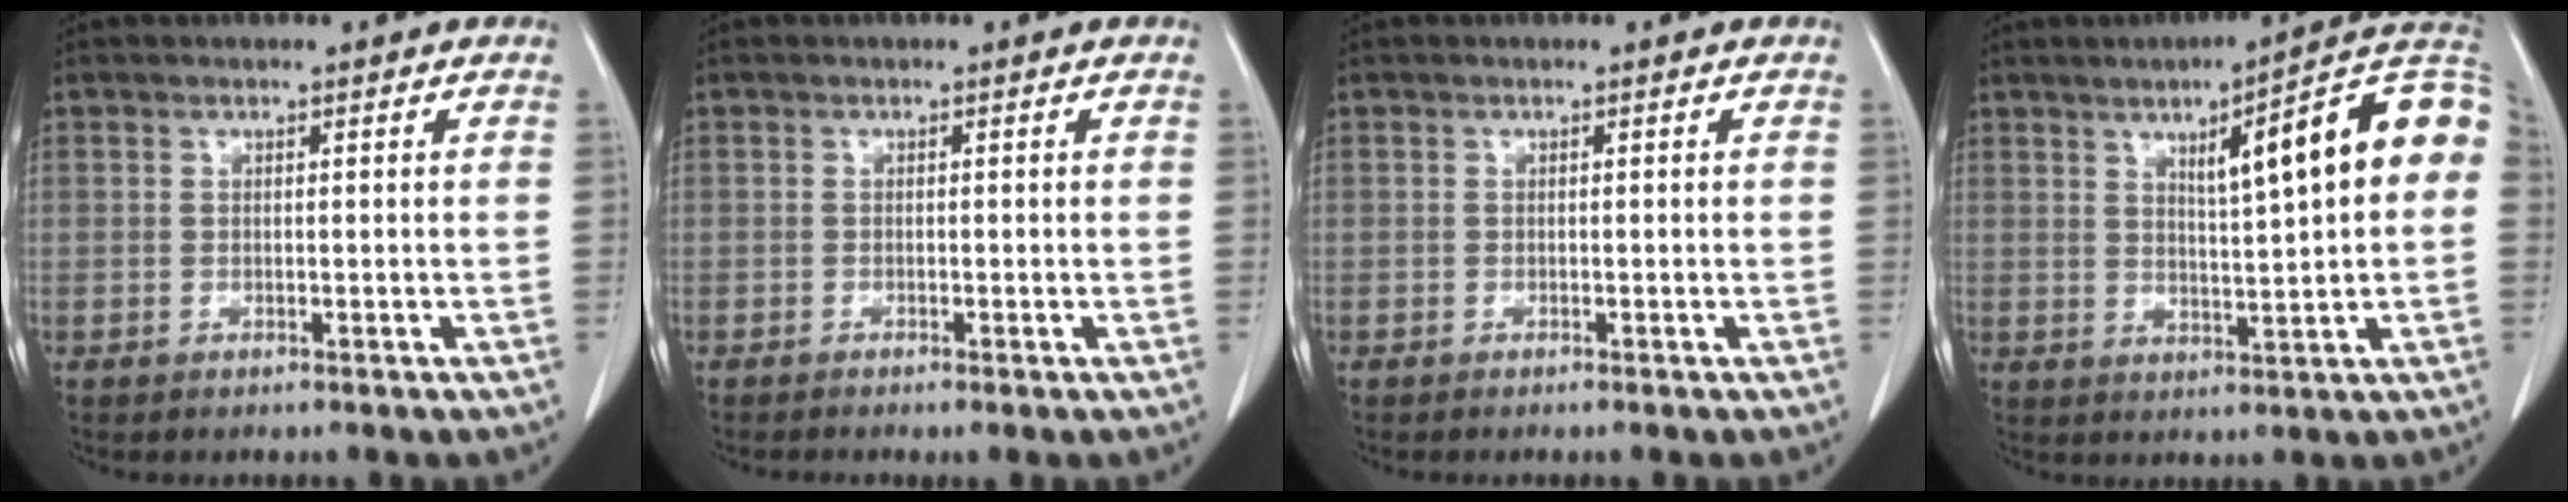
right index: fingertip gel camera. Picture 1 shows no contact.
{"total": 0.8, "force": [-0.6, 0.0, 0.6], "torque": [-0.015, -0.002, -0.011]}
{"total": 0.0}
{"total": 14.6, "force": [3.5, 1.7, 14.1], "torque": [-0.196, 0.031, 0.045]}